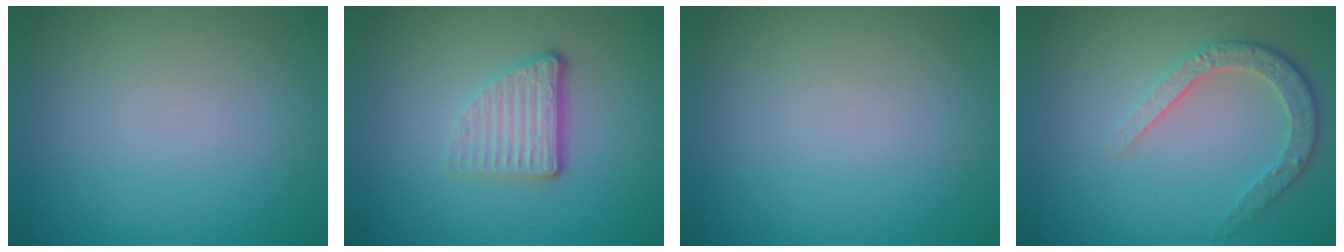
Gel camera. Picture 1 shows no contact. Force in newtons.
{"total": 3.7, "press": 2.5, "slide": 2.7}
{"total": 0.0}
{"total": 3.5, "press": 2.8, "slide": 2.0}